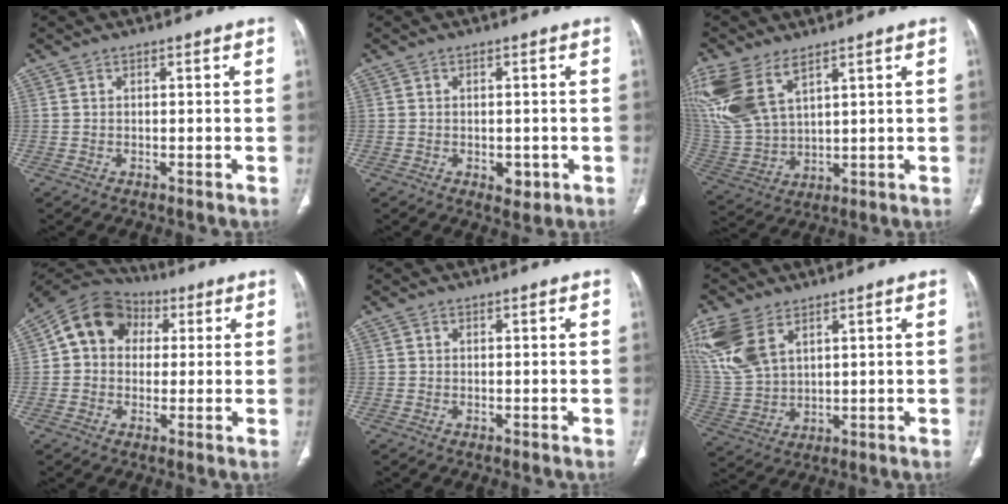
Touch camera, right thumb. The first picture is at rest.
{"total": 3.1, "force": [-0.9, 2.0, 2.1], "torque": [-0.014, 0.001, -0.005]}
{"total": 16.9, "force": [9.1, 8.8, 11.1], "torque": [-0.267, -0.021, 0.200]}
{"total": 11.6, "force": [2.3, 9.7, 6.0], "torque": [-0.084, 0.024, 0.025]}
{"total": 0.0}
{"total": 12.8, "force": [6.7, 7.3, 8.2], "torque": [-0.189, -0.010, 0.150]}